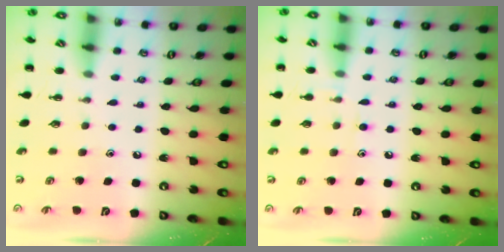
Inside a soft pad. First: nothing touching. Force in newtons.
{"total": 7.4, "press": 7.2, "slide": 1.7}